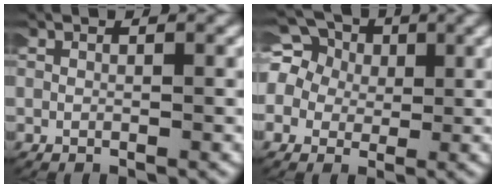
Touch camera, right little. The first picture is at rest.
{"total": 11.1, "force": [2.7, 9.7, 4.7], "torque": [-0.126, -0.001, 0.023]}